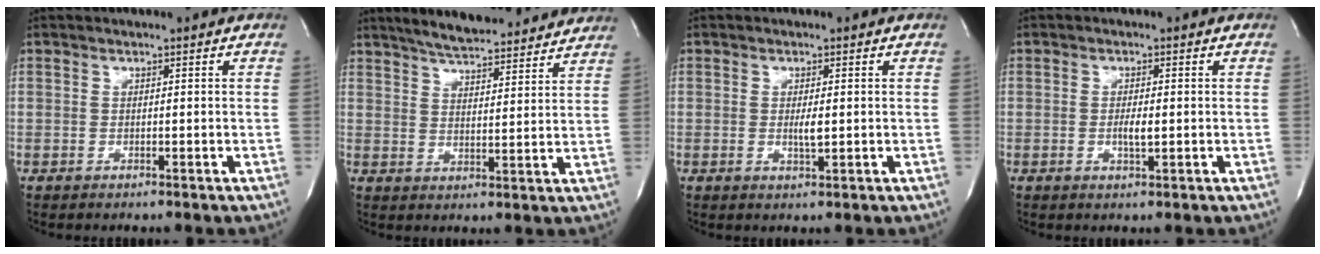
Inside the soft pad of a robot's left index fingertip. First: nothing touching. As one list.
[{"total": 15.4, "force": [14.0, 2.4, 5.9], "torque": [-0.091, 0.018, 0.196]}, {"total": 2.1, "force": [0.0, 0.4, 2.0], "torque": [-0.040, -0.004, 0.000]}, {"total": 2.3, "force": [-0.3, 0.5, 2.2], "torque": [-0.046, -0.002, -0.004]}]